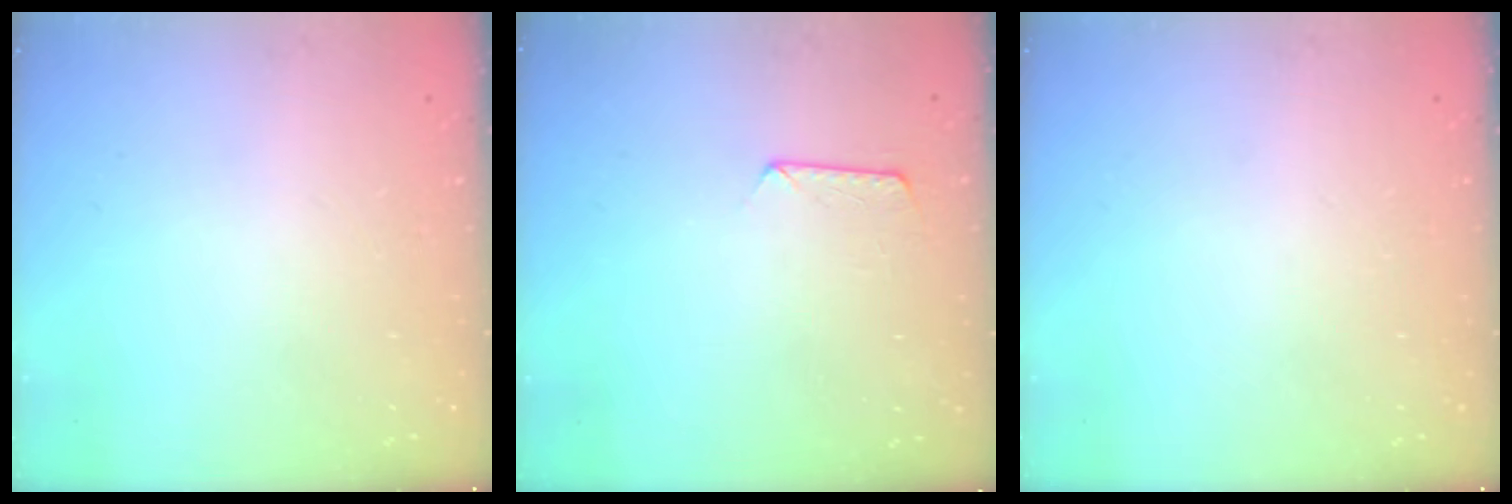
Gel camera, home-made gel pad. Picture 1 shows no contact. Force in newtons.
{"total": 6.2, "press": 6.2, "slide": 0.5}
{"total": 0.0}